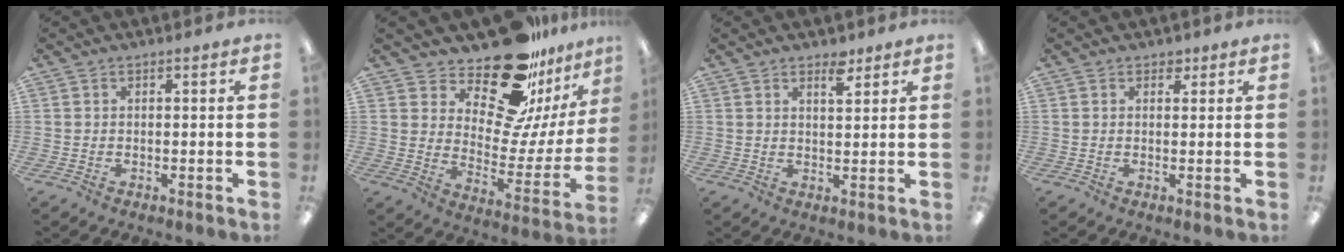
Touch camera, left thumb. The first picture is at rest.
{"total": 20.9, "force": [17.0, 7.1, 10.0], "torque": [-0.155, -0.134, 0.290]}
{"total": 3.8, "force": [2.9, 1.5, 1.9], "torque": [-0.012, -0.016, 0.045]}
{"total": 1.9, "force": [1.1, 1.3, 0.8], "torque": [-0.002, -0.004, 0.017]}